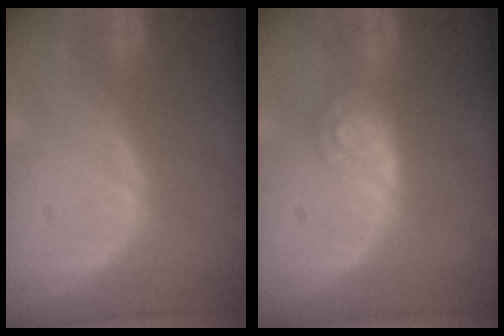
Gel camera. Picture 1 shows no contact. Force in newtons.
{"total": 5.1, "press": 4.5, "slide": 2.6}